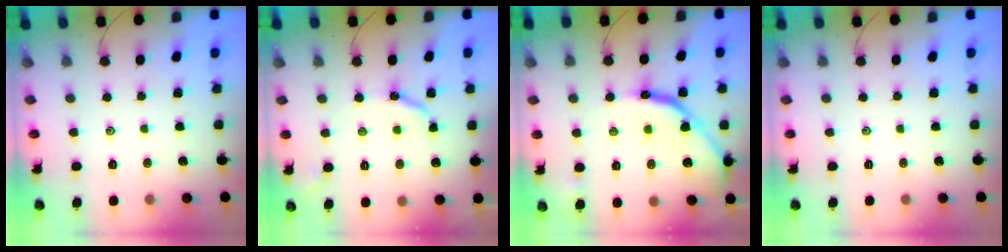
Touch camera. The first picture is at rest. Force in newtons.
{"total": 5.5, "press": 5.5, "slide": 0.5}
{"total": 14.2, "press": 14.2, "slide": 1.2}
{"total": 0.0}